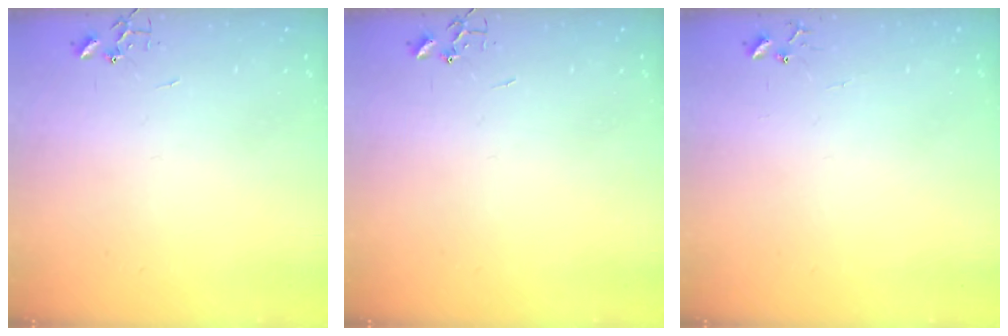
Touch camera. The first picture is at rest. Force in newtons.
{"total": 0.0}
{"total": 5.6, "press": 5.6, "slide": 0.4}